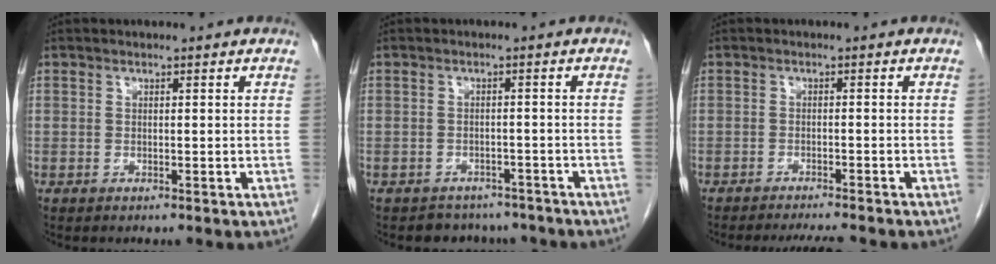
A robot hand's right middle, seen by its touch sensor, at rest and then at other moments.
{"total": 5.4, "force": [-4.7, 2.6, -0.2], "torque": [0.009, 0.012, -0.058]}
{"total": 6.3, "force": [-5.7, 0.3, 2.6], "torque": [-0.032, -0.012, -0.082]}